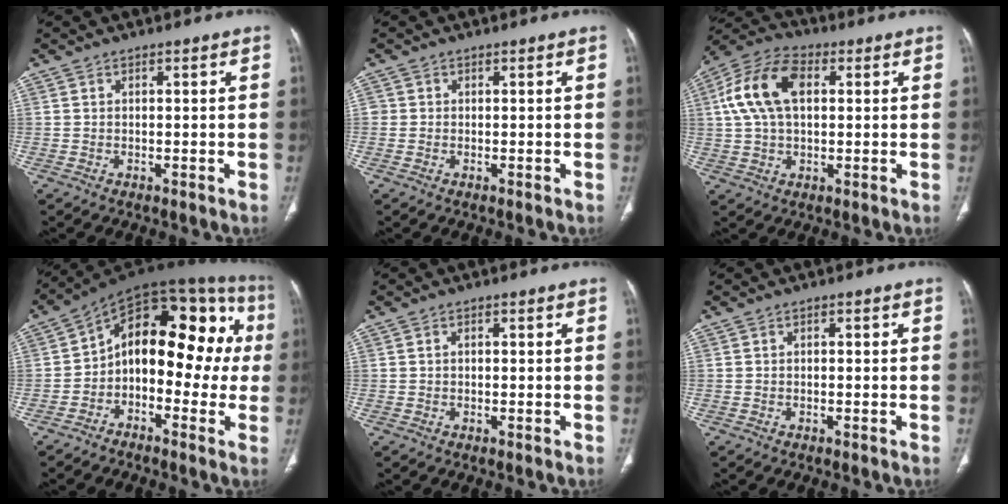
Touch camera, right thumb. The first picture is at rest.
{"total": 0.8, "force": [0.0, 0.8, 0.1], "torque": [0.005, 0.004, -0.001]}
{"total": 13.3, "force": [2.9, 8.0, 10.3], "torque": [-0.205, 0.026, 0.049]}
{"total": 20.5, "force": [-0.3, 11.6, 16.9], "torque": [-0.184, 0.057, -0.019]}
{"total": 0.7, "force": [0.1, 0.5, 0.5], "torque": [-0.008, 0.003, 0.001]}
{"total": 0.8, "force": [0.1, 0.4, 0.7], "torque": [-0.010, 0.003, 0.001]}